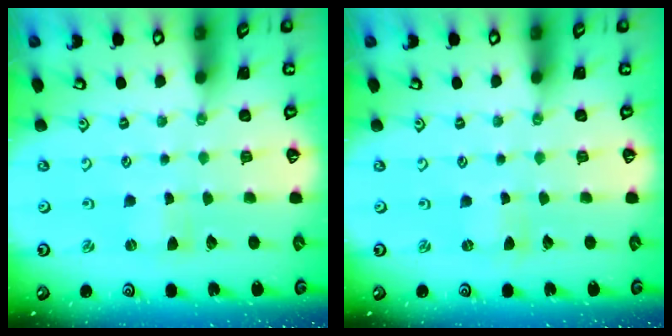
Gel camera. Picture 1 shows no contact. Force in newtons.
{"total": 0.0}